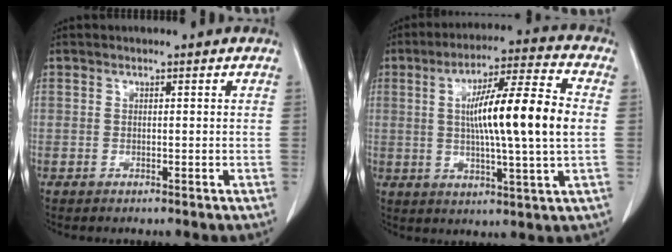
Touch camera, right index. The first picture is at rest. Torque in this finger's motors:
{"motor_torque": [1.26, -0.12, 0.72, 0.21]}